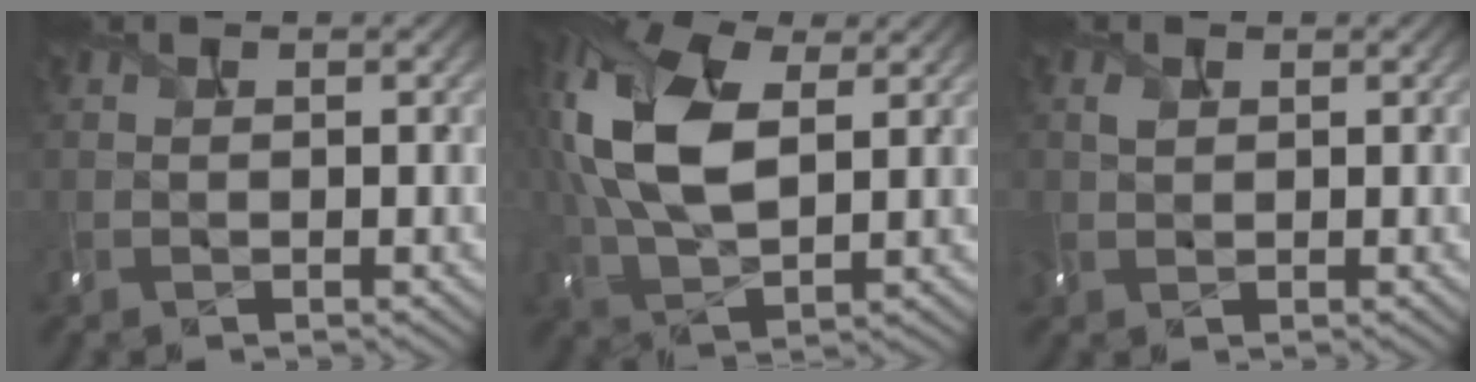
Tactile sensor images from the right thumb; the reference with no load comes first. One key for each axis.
{"total": 12.8, "fx": 3.2, "fy": 7.1, "fz": 10.1, "tx": -0.254, "ty": 0.013, "tz": 0.056}
{"total": 1.5, "fx": 0.4, "fy": 1.2, "fz": 0.8, "tx": -0.031, "ty": 0.002, "tz": 0.012}